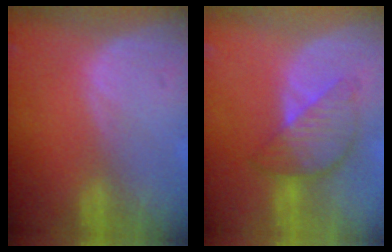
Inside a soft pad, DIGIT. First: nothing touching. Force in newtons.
{"total": 6.2, "press": 6.2, "slide": 0.4}